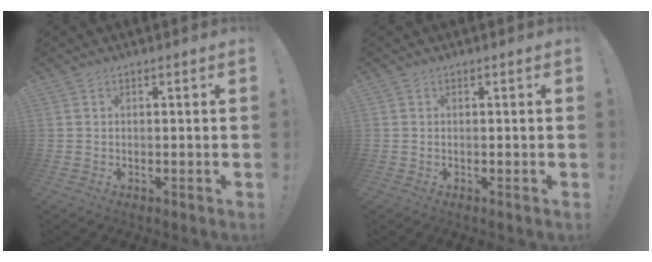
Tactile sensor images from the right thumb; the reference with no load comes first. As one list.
[{"total": 0.0}]